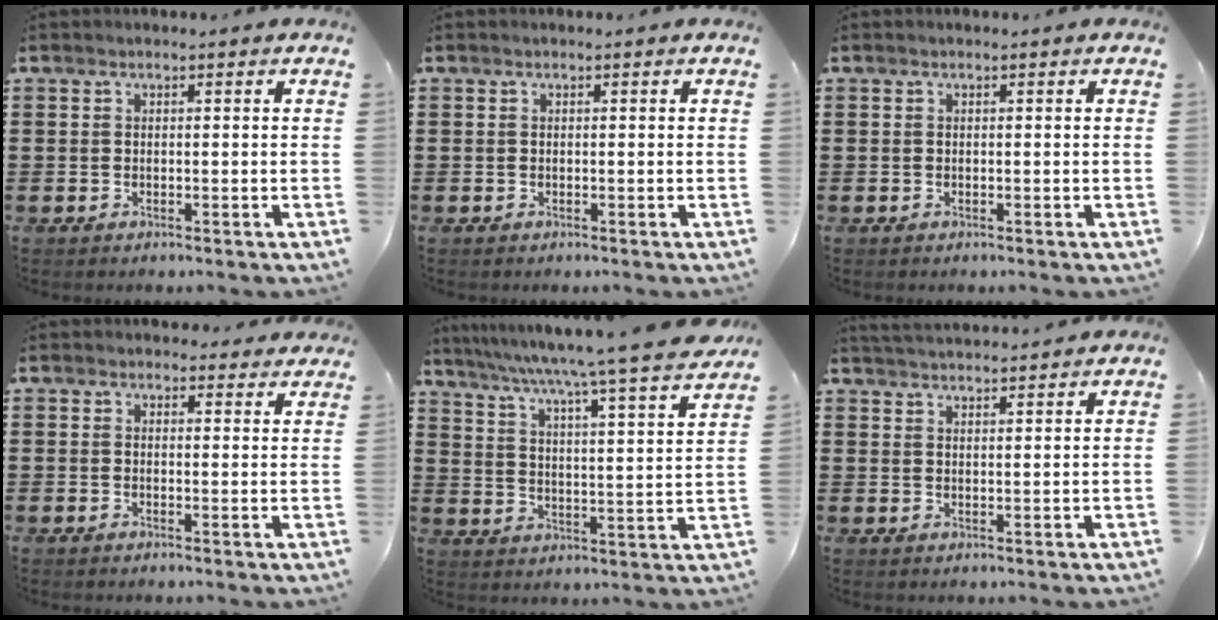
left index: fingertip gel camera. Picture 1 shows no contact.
{"total": 0.0}
{"total": 0.0}
{"total": 2.3, "force": [2.2, 0.7, 0.2], "torque": [-0.002, -0.003, 0.040]}
{"total": 5.9, "force": [5.0, -1.3, 2.8], "torque": [-0.076, -0.054, 0.073]}
{"total": 2.8, "force": [2.8, -0.4, -0.1], "torque": [-0.008, -0.009, 0.051]}